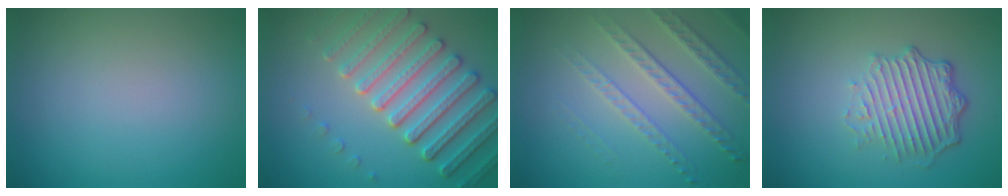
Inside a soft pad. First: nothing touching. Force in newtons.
{"total": 5.9, "press": 5.3, "slide": 2.6}
{"total": 3.6, "press": 3.2, "slide": 1.6}
{"total": 4.9, "press": 3.6, "slide": 3.4}